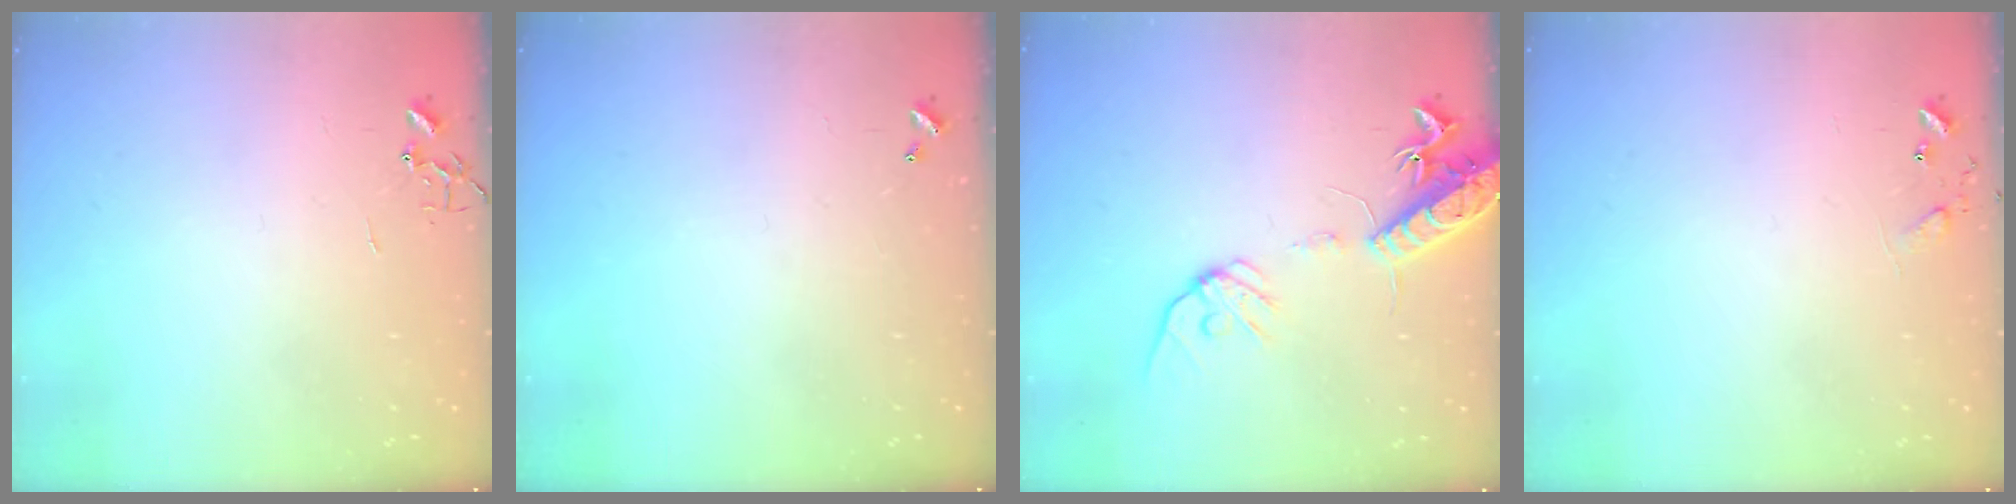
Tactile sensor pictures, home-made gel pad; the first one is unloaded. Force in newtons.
{"total": 0.0}
{"total": 16.4, "press": 16.1, "slide": 3.0}
{"total": 8.0, "press": 8.0, "slide": 0.4}